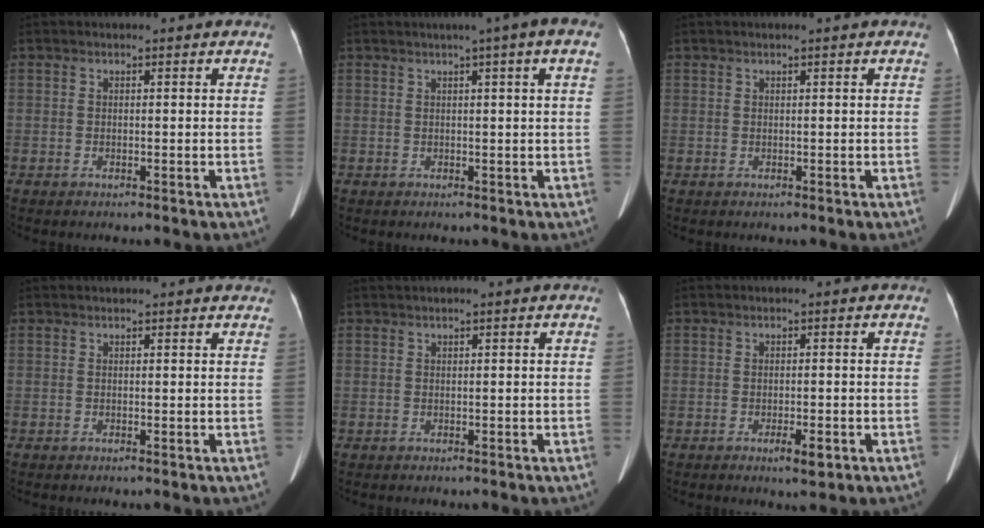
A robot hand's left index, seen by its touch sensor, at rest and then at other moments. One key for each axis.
{"total": 4.7, "fx": 2.3, "fy": 0.3, "fz": 4.1, "tx": -0.049, "ty": 0.028, "tz": 0.026}
{"total": 0.0}
{"total": 5.4, "fx": 4.9, "fy": 1.3, "fz": 1.6, "tx": -0.017, "ty": 0.026, "tz": 0.048}
{"total": 0.8, "fx": 0.5, "fy": -0.1, "fz": 0.5, "tx": -0.011, "ty": 0.013, "tz": 0.013}
{"total": 2.4, "fx": -1.1, "fy": 0.6, "fz": 2.0, "tx": -0.033, "ty": -0.003, "tz": -0.013}